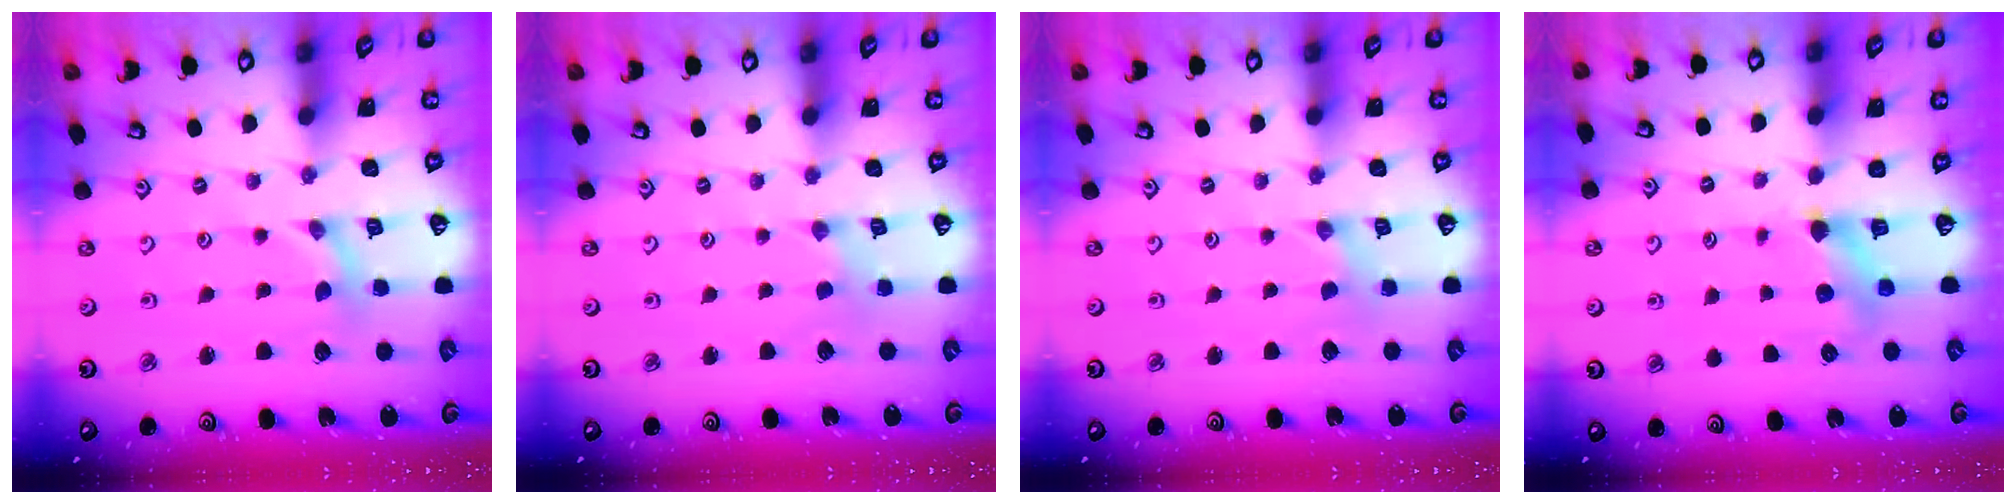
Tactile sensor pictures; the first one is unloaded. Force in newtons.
{"total": 0.0}
{"total": 0.0}
{"total": 6.5, "press": 6.4, "slide": 0.8}